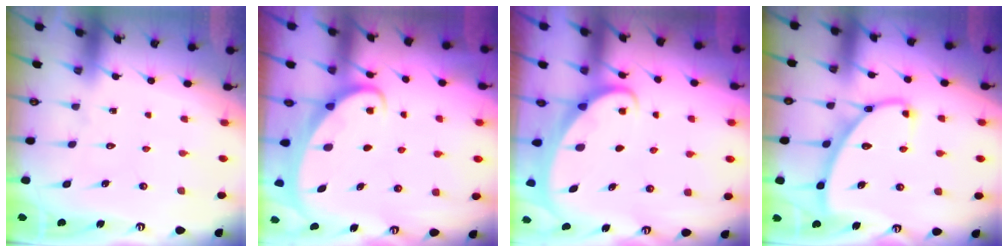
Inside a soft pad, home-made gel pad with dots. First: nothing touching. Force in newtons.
{"total": 2.1, "press": 2.1, "slide": 0.2}
{"total": 1.8, "press": 1.8, "slide": 0.1}
{"total": 9.9, "press": 9.9, "slide": 0.1}